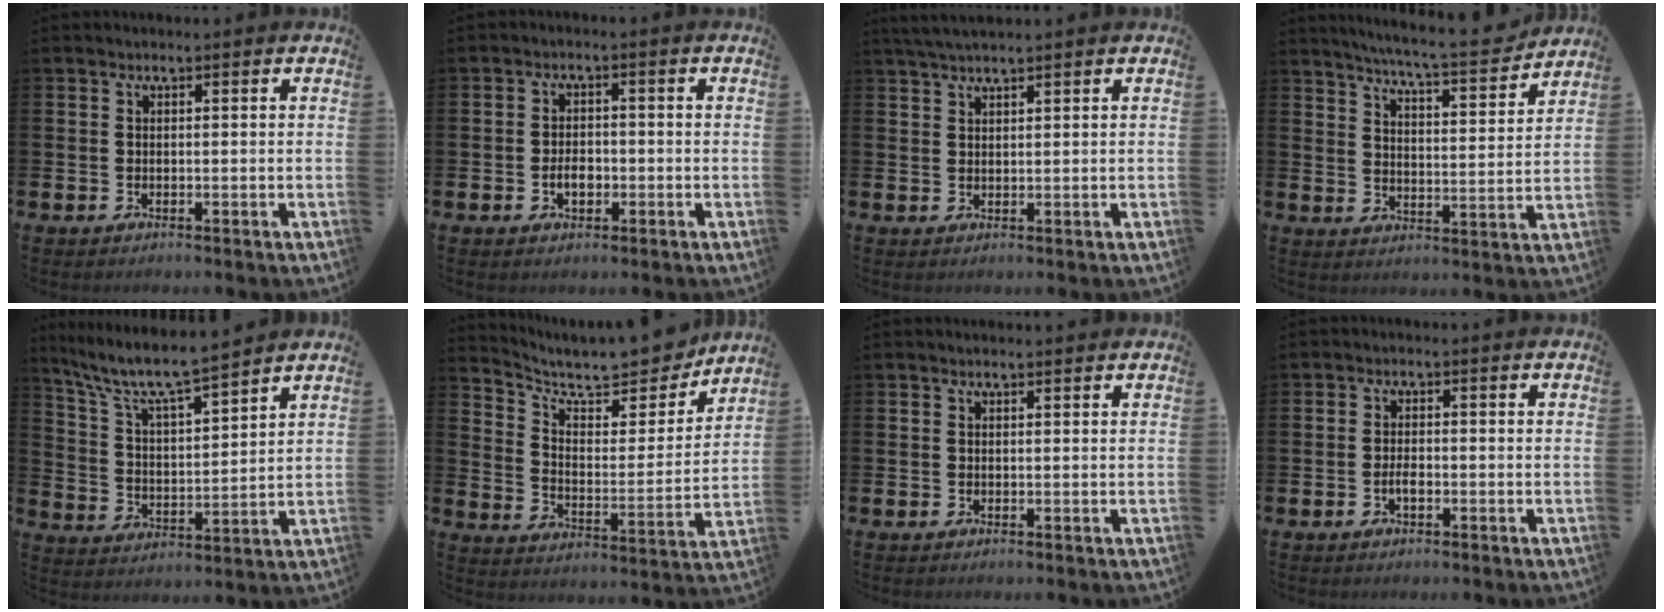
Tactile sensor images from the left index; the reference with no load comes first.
{"total": 2.8, "force": [-0.7, 1.8, 2.0], "torque": [-0.024, -0.004, -0.018]}
{"total": 2.7, "force": [2.4, 0.2, 1.1], "torque": [-0.026, -0.001, 0.046]}
{"total": 7.3, "force": [7.0, 0.0, 2.2], "torque": [-0.052, -0.054, 0.115]}
{"total": 8.3, "force": [7.4, 1.0, 3.5], "torque": [-0.098, -0.048, 0.126]}
{"total": 9.7, "force": [8.8, 2.7, 3.0], "torque": [-0.076, -0.071, 0.149]}
{"total": 0.5, "force": [0.5, 0.0, 0.1], "torque": [0.012, -0.005, 0.007]}
{"total": 1.8, "force": [-0.6, 0.8, 1.5], "torque": [-0.021, -0.002, -0.014]}